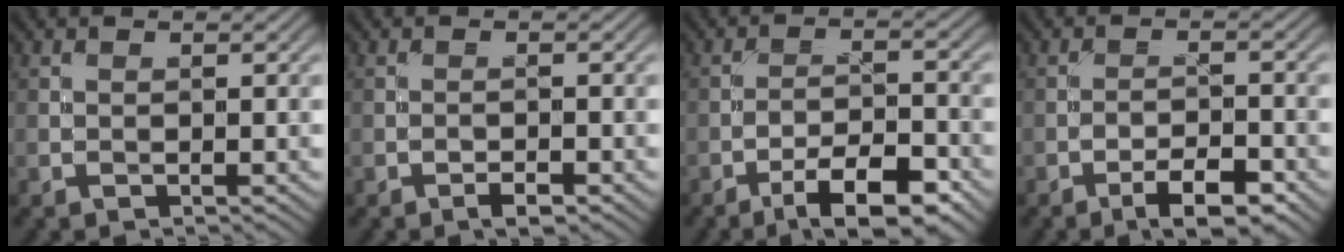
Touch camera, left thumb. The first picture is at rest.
{"total": 1.7, "force": [-1.1, 0.5, 1.1], "torque": [-0.019, 0.001, -0.023]}
{"total": 8.4, "force": [-5.4, 2.6, 5.8], "torque": [-0.089, 0.007, -0.090]}
{"total": 5.4, "force": [-3.5, 1.6, 3.8], "torque": [-0.062, 0.009, -0.057]}